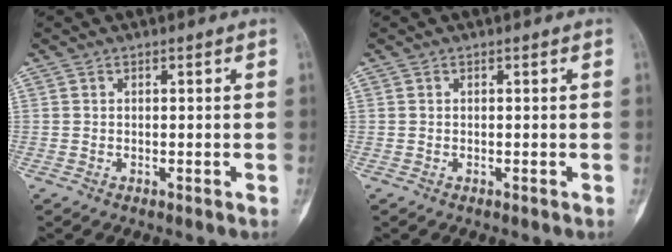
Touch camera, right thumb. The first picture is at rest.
{"total": 0.0}